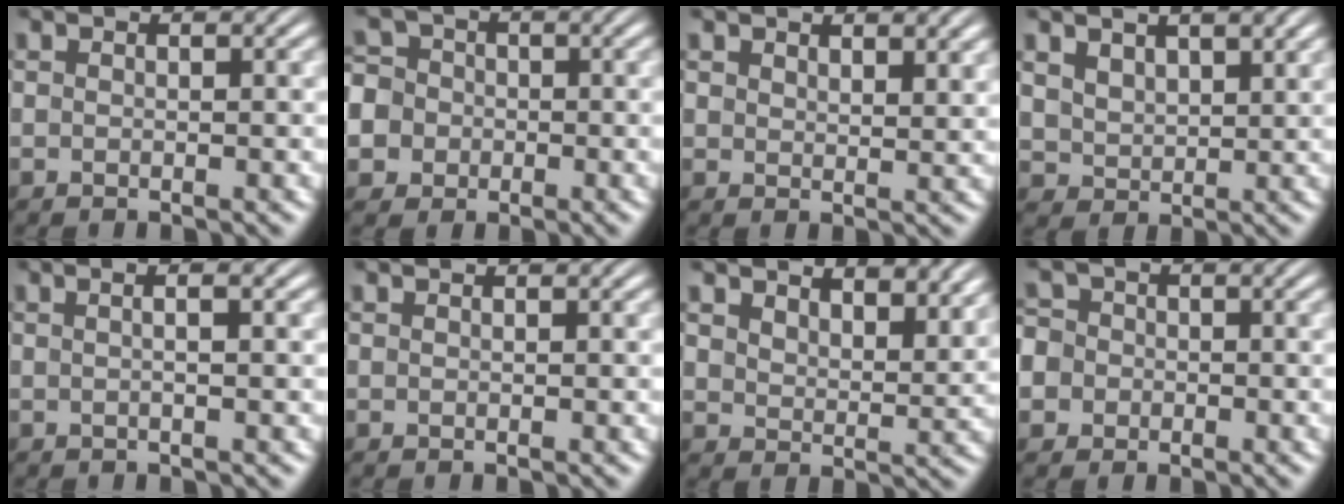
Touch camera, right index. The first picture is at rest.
{"total": 8.8, "force": [-1.2, 8.2, 3.2], "torque": [-0.084, -0.032, -0.021]}
{"total": 1.7, "force": [1.6, 0.1, 0.3], "torque": [0.000, -0.007, 0.034]}
{"total": 3.0, "force": [2.1, 1.9, 0.9], "torque": [-0.024, -0.009, 0.049]}
{"total": 1.7, "force": [0.0, 0.0, 1.7], "torque": [-0.025, 0.005, -0.002]}
{"total": 0.0}
{"total": 3.9, "force": [3.5, 1.2, 1.2], "torque": [-0.021, -0.010, 0.066]}
{"total": 5.9, "force": [-0.9, 5.5, 1.9], "torque": [-0.058, -0.019, -0.020]}